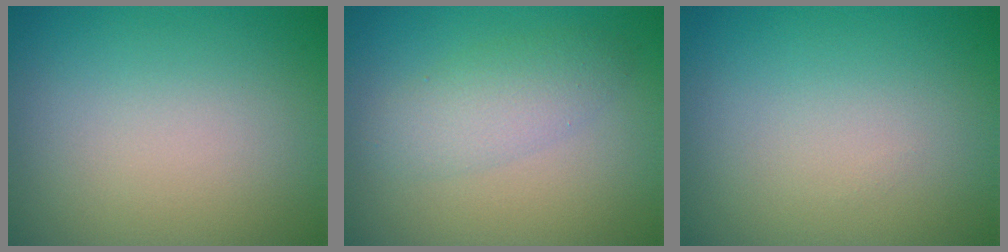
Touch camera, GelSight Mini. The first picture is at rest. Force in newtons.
{"total": 2.9, "press": 2.9, "slide": 0.1}
{"total": 0.0}